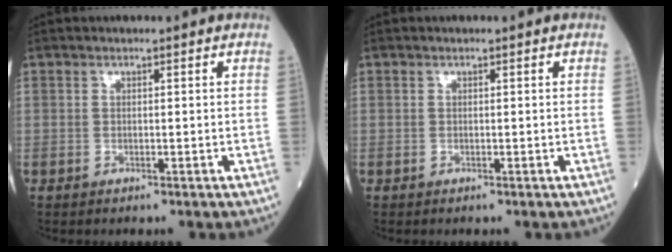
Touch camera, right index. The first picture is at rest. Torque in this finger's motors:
{"motor_torque": [0.00, 0.00, 0.00, -0.01]}